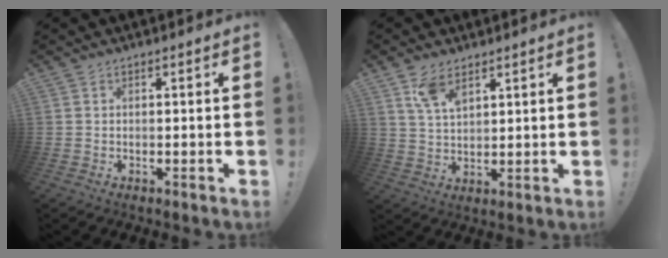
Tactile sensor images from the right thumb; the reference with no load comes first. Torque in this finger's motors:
{"motor_torque": [0.07, 0.10, 0.70, 0.23, 0.01]}